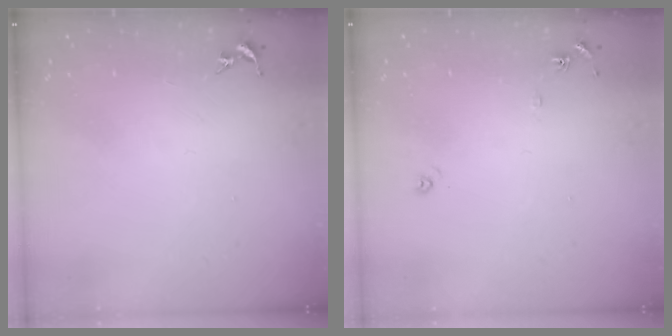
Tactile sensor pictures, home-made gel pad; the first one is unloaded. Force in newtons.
{"total": 5.8, "press": 5.8, "slide": 0.6}